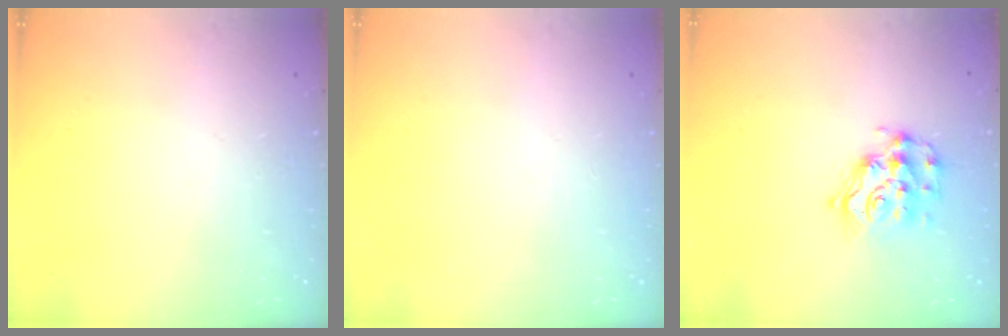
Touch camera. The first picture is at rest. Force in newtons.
{"total": 0.0}
{"total": 13.9, "press": 13.9, "slide": 0.9}